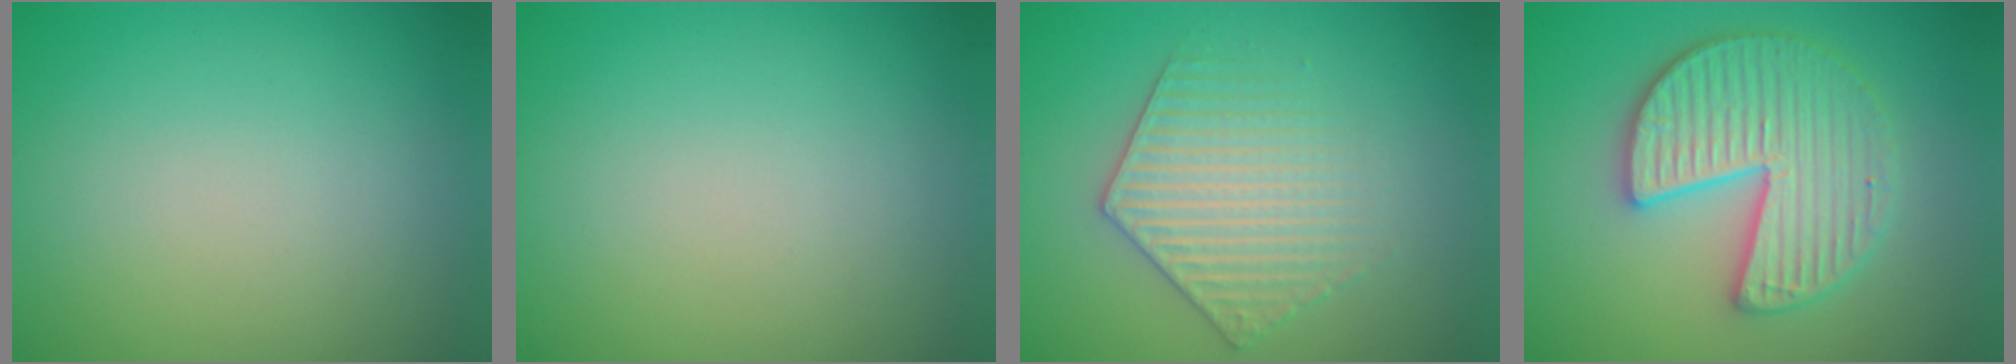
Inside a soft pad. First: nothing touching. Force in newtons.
{"total": 0.0}
{"total": 3.5, "press": 3.4, "slide": 0.7}
{"total": 6.0, "press": 5.9, "slide": 0.9}